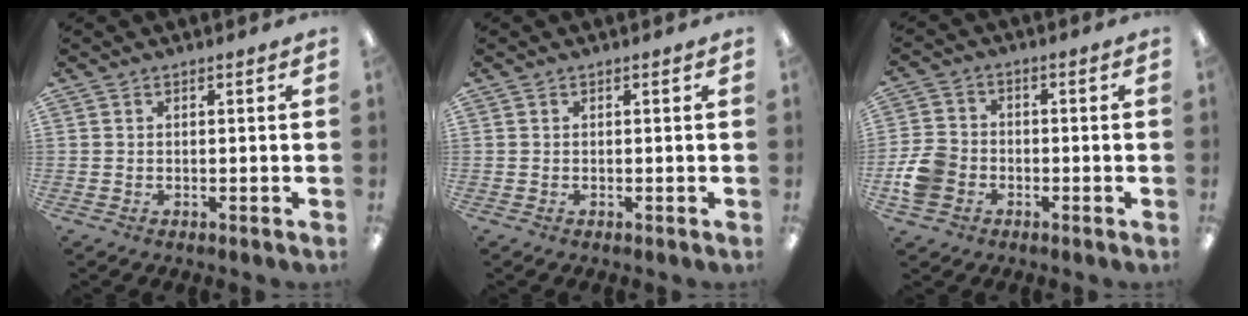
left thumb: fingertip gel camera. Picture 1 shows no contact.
{"total": 0.0}
{"total": 7.7, "force": [-2.3, 6.3, 3.9], "torque": [-0.082, 0.017, -0.042]}